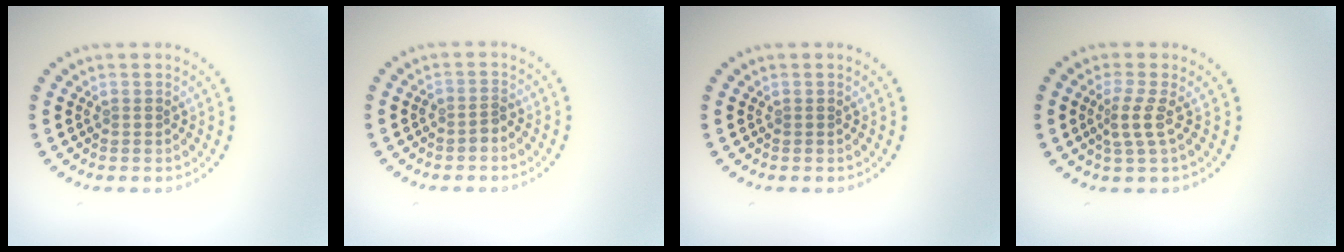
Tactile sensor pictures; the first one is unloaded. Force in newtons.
{"total": 1.1, "press": 0.8, "slide": 0.6}
{"total": 0.0}
{"total": 2.3, "press": 1.6, "slide": 1.6}